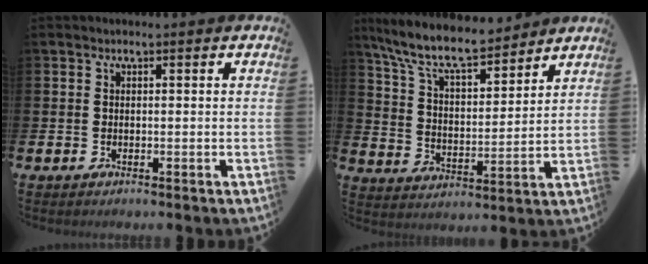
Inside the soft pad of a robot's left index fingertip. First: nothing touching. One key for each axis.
{"total": 10.0, "fx": 8.9, "fy": 2.4, "fz": 3.9, "tx": -0.117, "ty": -0.049, "tz": 0.160}